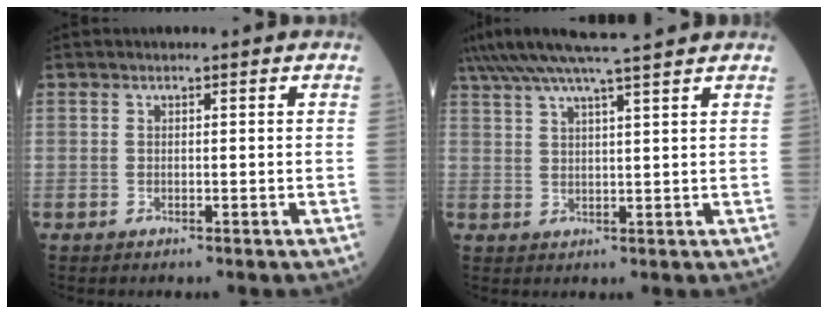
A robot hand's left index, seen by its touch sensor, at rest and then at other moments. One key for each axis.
{"total": 11.4, "fx": 9.4, "fy": -0.6, "fz": 6.4, "tx": -0.111, "ty": 0.033, "tz": 0.140}